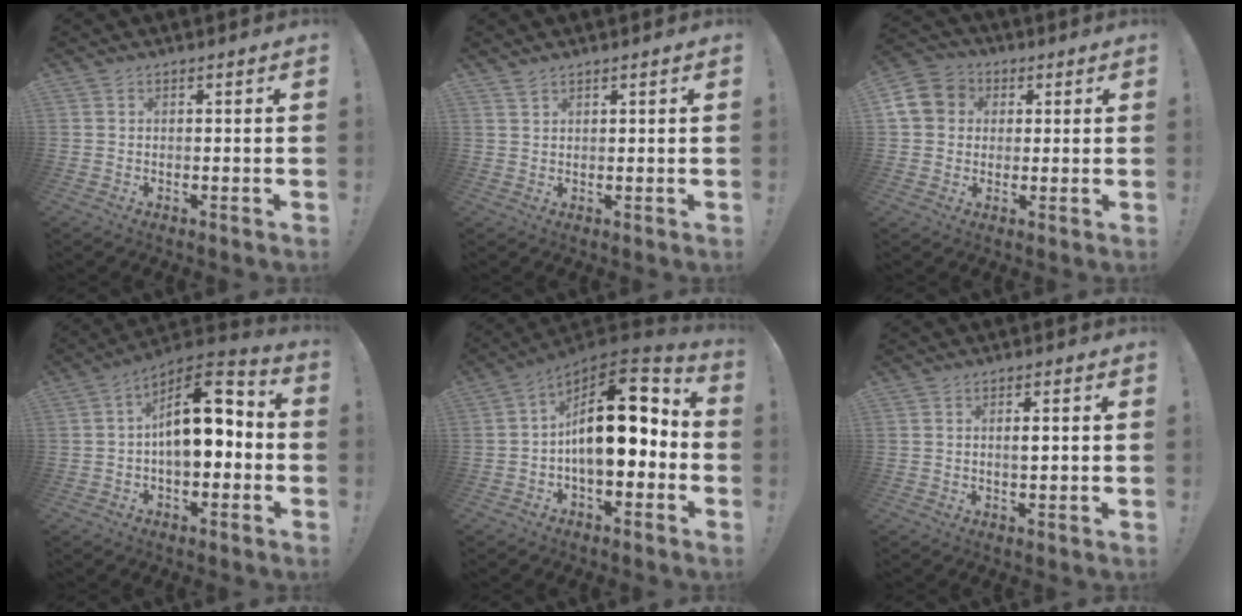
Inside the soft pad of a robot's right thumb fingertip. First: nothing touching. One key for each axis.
{"total": 1.4, "fx": 1.3, "fy": 0.4, "fz": 0.3, "tx": -0.002, "ty": -0.005, "tz": 0.024}
{"total": 9.8, "fx": 1.6, "fy": 8.7, "fz": 4.1, "tx": -0.077, "ty": 0.011, "tz": 0.035}
{"total": 15.6, "fx": 0.8, "fy": 8.4, "fz": 13.1, "tx": -0.194, "ty": 0.006, "tz": 0.012}
{"total": 19.2, "fx": 1.4, "fy": 9.3, "fz": 16.7, "tx": -0.271, "ty": 0.004, "tz": 0.023}
{"total": 2.1, "fx": 0.1, "fy": 0.5, "fz": 2.0, "tx": -0.028, "ty": -0.003, "tz": -0.003}